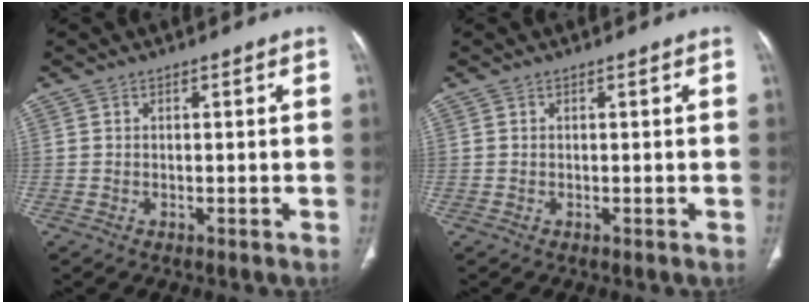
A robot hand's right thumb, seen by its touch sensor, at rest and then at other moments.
{"total": 0.0}